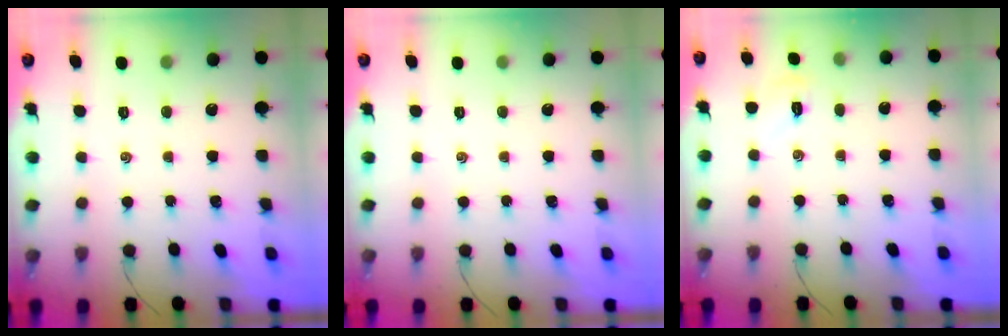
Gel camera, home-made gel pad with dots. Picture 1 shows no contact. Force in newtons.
{"total": 0.0}
{"total": 4.7, "press": 4.5, "slide": 1.2}